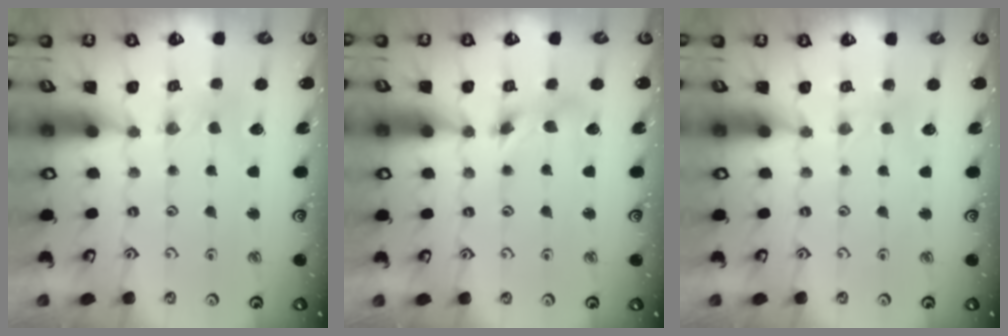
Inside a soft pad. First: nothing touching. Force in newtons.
{"total": 4.5, "press": 4.4, "slide": 0.7}
{"total": 1.9, "press": 1.8, "slide": 0.3}